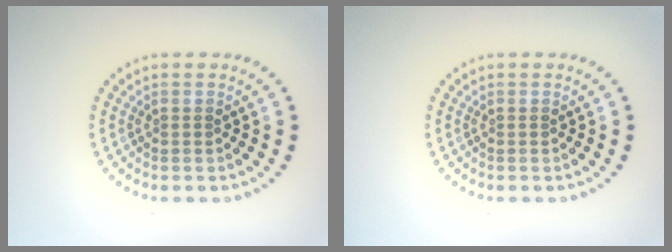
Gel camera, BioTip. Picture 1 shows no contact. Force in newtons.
{"total": 0.0}